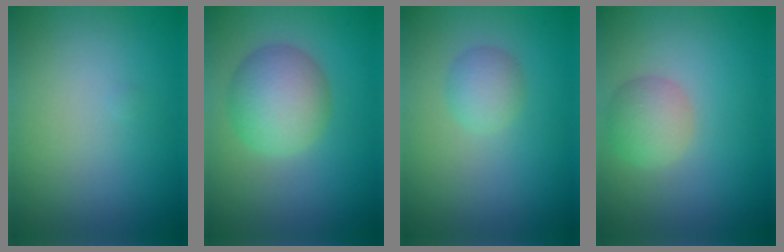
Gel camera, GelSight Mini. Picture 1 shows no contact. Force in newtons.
{"total": 5.1, "press": 5.1, "slide": 0.1}
{"total": 2.0, "press": 2.0, "slide": 0.1}
{"total": 2.8, "press": 2.8, "slide": 0.2}